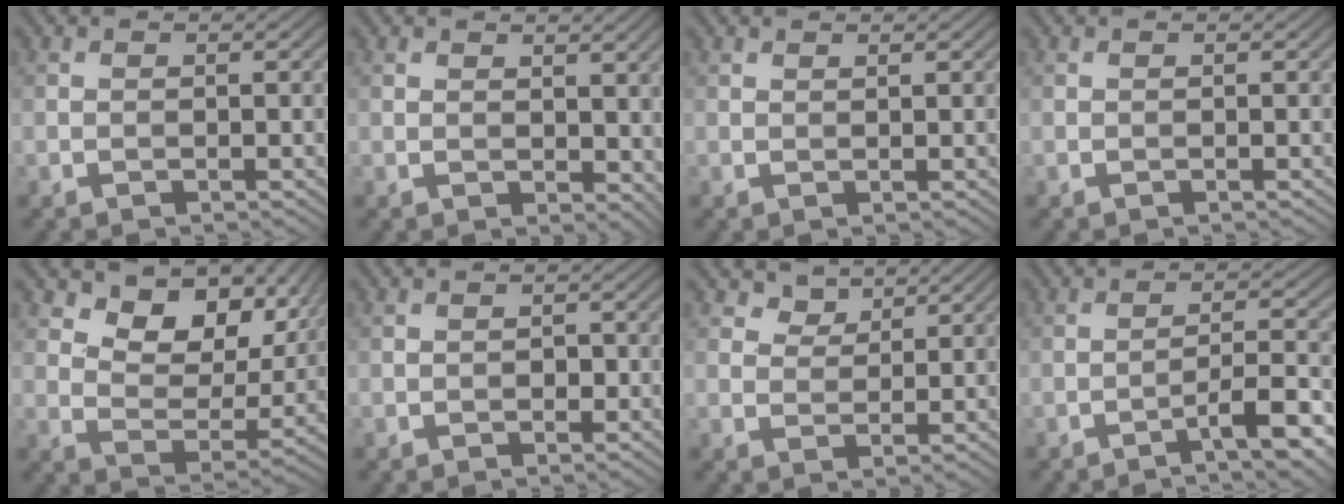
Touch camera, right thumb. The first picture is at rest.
{"total": 3.5, "force": [1.7, 2.0, 2.2], "torque": [-0.031, -0.004, 0.035]}
{"total": 0.6, "force": [0.5, 0.0, 0.2], "torque": [-0.004, 0.000, 0.010]}
{"total": 0.0}
{"total": 11.3, "force": [6.3, 6.8, 6.6], "torque": [-0.122, -0.003, 0.098]}
{"total": 1.1, "force": [-0.4, 0.8, 0.7], "torque": [-0.008, -0.001, -0.009]}
{"total": 2.7, "force": [2.1, 1.5, 0.7], "torque": [-0.018, -0.004, 0.040]}
{"total": 5.9, "force": [-3.6, 0.8, 4.6], "torque": [-0.064, 0.018, -0.065]}